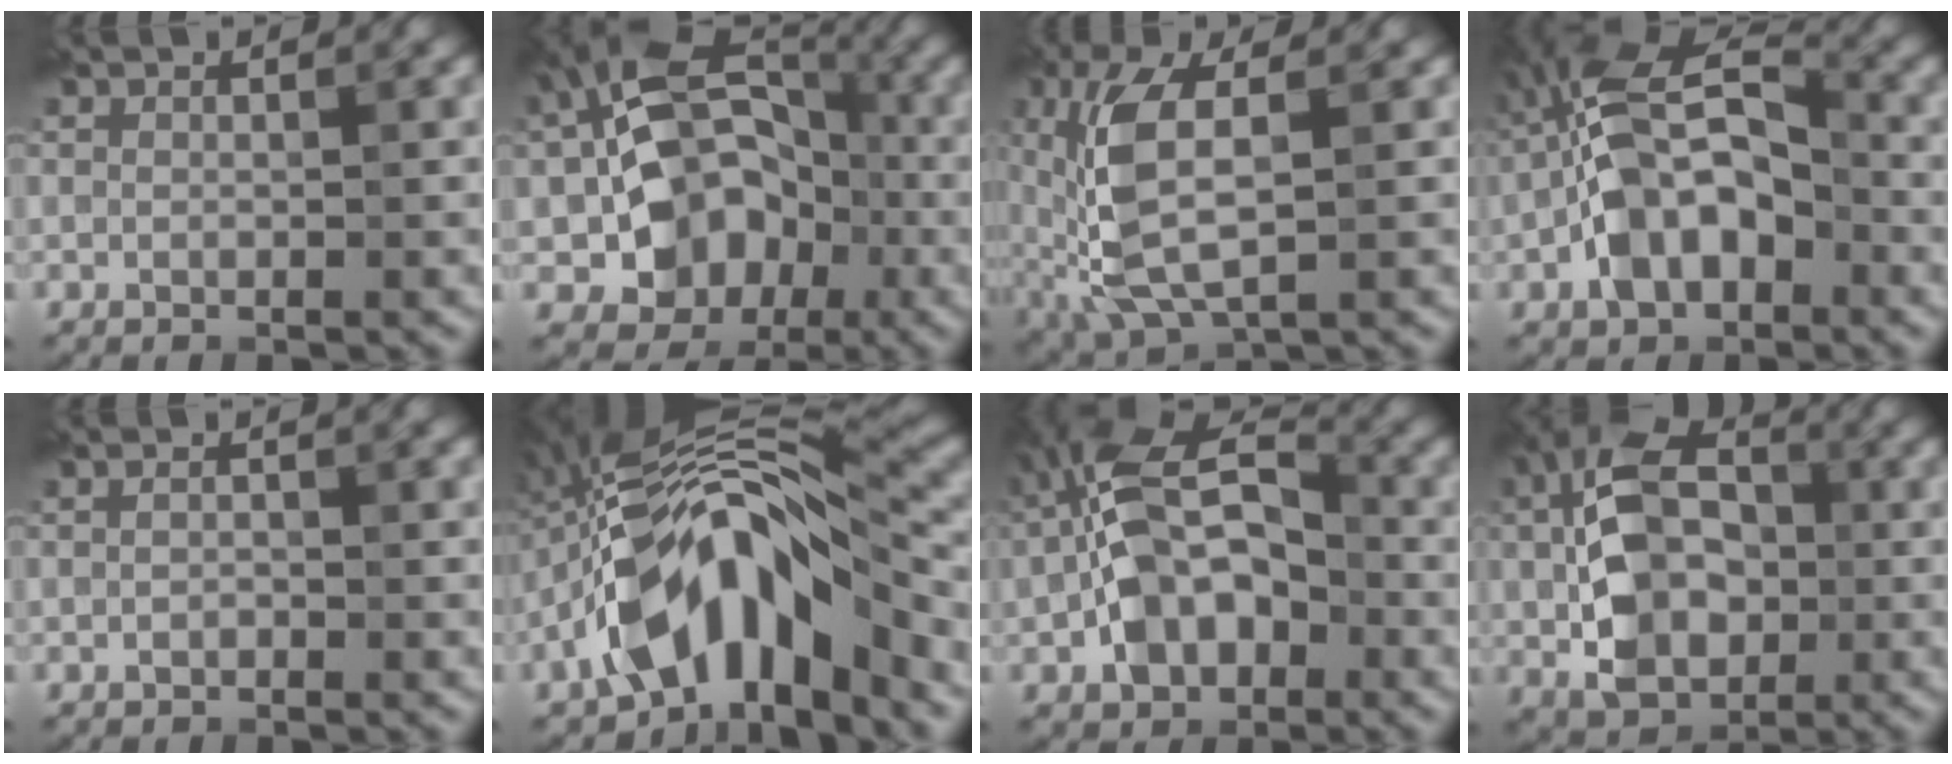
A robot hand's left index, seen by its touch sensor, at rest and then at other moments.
{"total": 12.9, "force": [-1.7, 9.9, 8.1], "torque": [-0.094, 0.003, -0.043]}
{"total": 7.7, "force": [0.2, 3.4, 6.9], "torque": [-0.168, 0.000, 0.006]}
{"total": 9.0, "force": [-2.6, 5.3, 6.9], "torque": [-0.134, 0.024, -0.061]}
{"total": 0.7, "force": [-0.3, 0.3, 0.5], "torque": [-0.014, 0.003, -0.006]}
{"total": 13.0, "force": [-5.1, 5.6, 10.6], "torque": [-0.169, 0.022, -0.101]}
{"total": 9.6, "force": [-1.9, 6.1, 7.2], "torque": [-0.140, 0.022, -0.051]}
{"total": 10.5, "force": [0.1, 7.1, 7.7], "torque": [-0.159, 0.012, -0.008]}